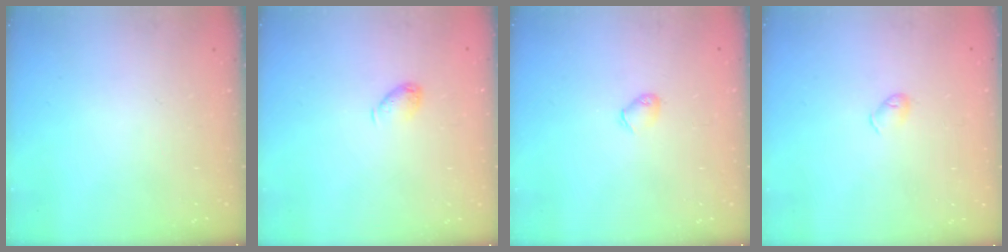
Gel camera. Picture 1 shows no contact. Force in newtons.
{"total": 5.0, "press": 5.0, "slide": 0.6}
{"total": 3.1, "press": 3.1, "slide": 0.6}
{"total": 3.9, "press": 3.9, "slide": 0.7}